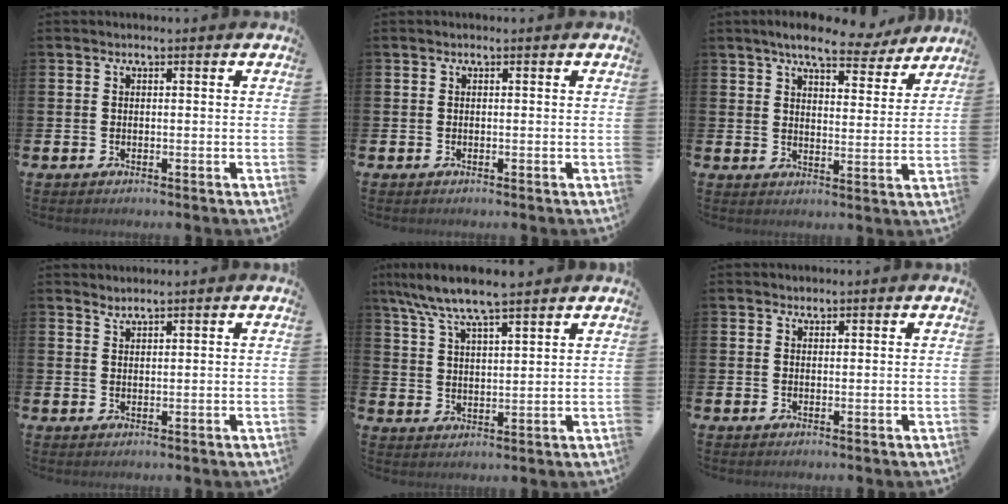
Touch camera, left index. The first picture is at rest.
{"total": 0.0}
{"total": 7.6, "force": [6.7, 1.7, 3.0], "torque": [-0.057, -0.031, 0.115]}
{"total": 1.5, "force": [1.5, 0.0, -0.1], "torque": [0.000, -0.003, 0.029]}
{"total": 7.1, "force": [6.5, 0.5, 2.8], "torque": [-0.076, -0.025, 0.117]}
{"total": 0.9, "force": [0.9, 0.3, -0.1], "torque": [0.009, 0.000, 0.015]}